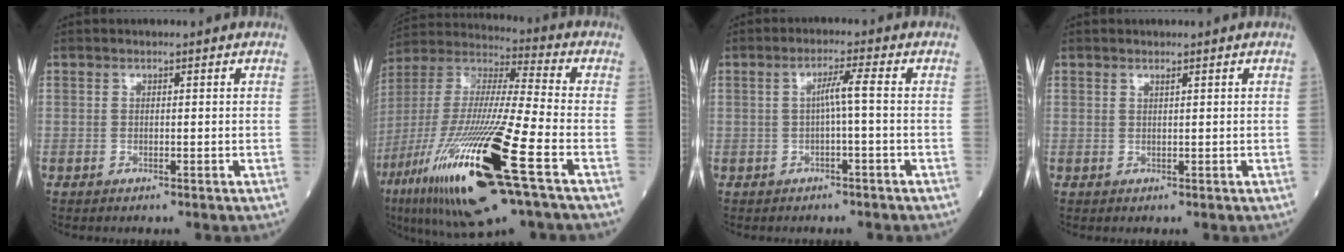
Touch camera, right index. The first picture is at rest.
{"total": 26.5, "force": [-11.3, 2.8, 23.8], "torque": [-0.492, -0.062, -0.207]}
{"total": 3.0, "force": [-0.3, -0.4, 2.9], "torque": [-0.048, 0.008, -0.005]}
{"total": 0.6, "force": [0.5, -0.1, 0.3], "torque": [-0.008, -0.006, 0.010]}